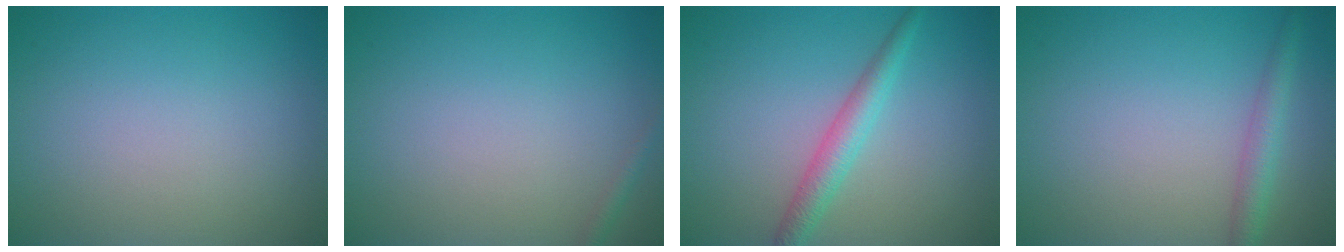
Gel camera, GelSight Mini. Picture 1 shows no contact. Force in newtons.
{"total": 0.8, "press": 0.8, "slide": 0.1}
{"total": 2.7, "press": 2.7, "slide": 0.1}
{"total": 2.3, "press": 2.3, "slide": 0.1}